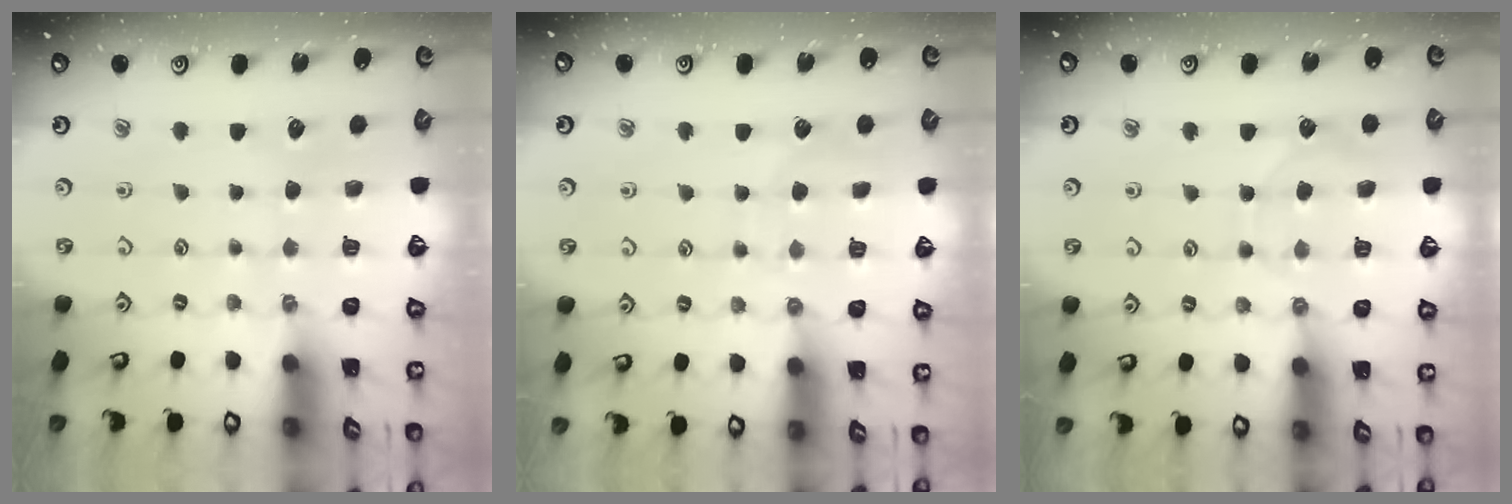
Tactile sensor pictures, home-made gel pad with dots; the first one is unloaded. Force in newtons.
{"total": 6.3, "press": 6.3, "slide": 0.6}
{"total": 7.0, "press": 6.9, "slide": 0.7}